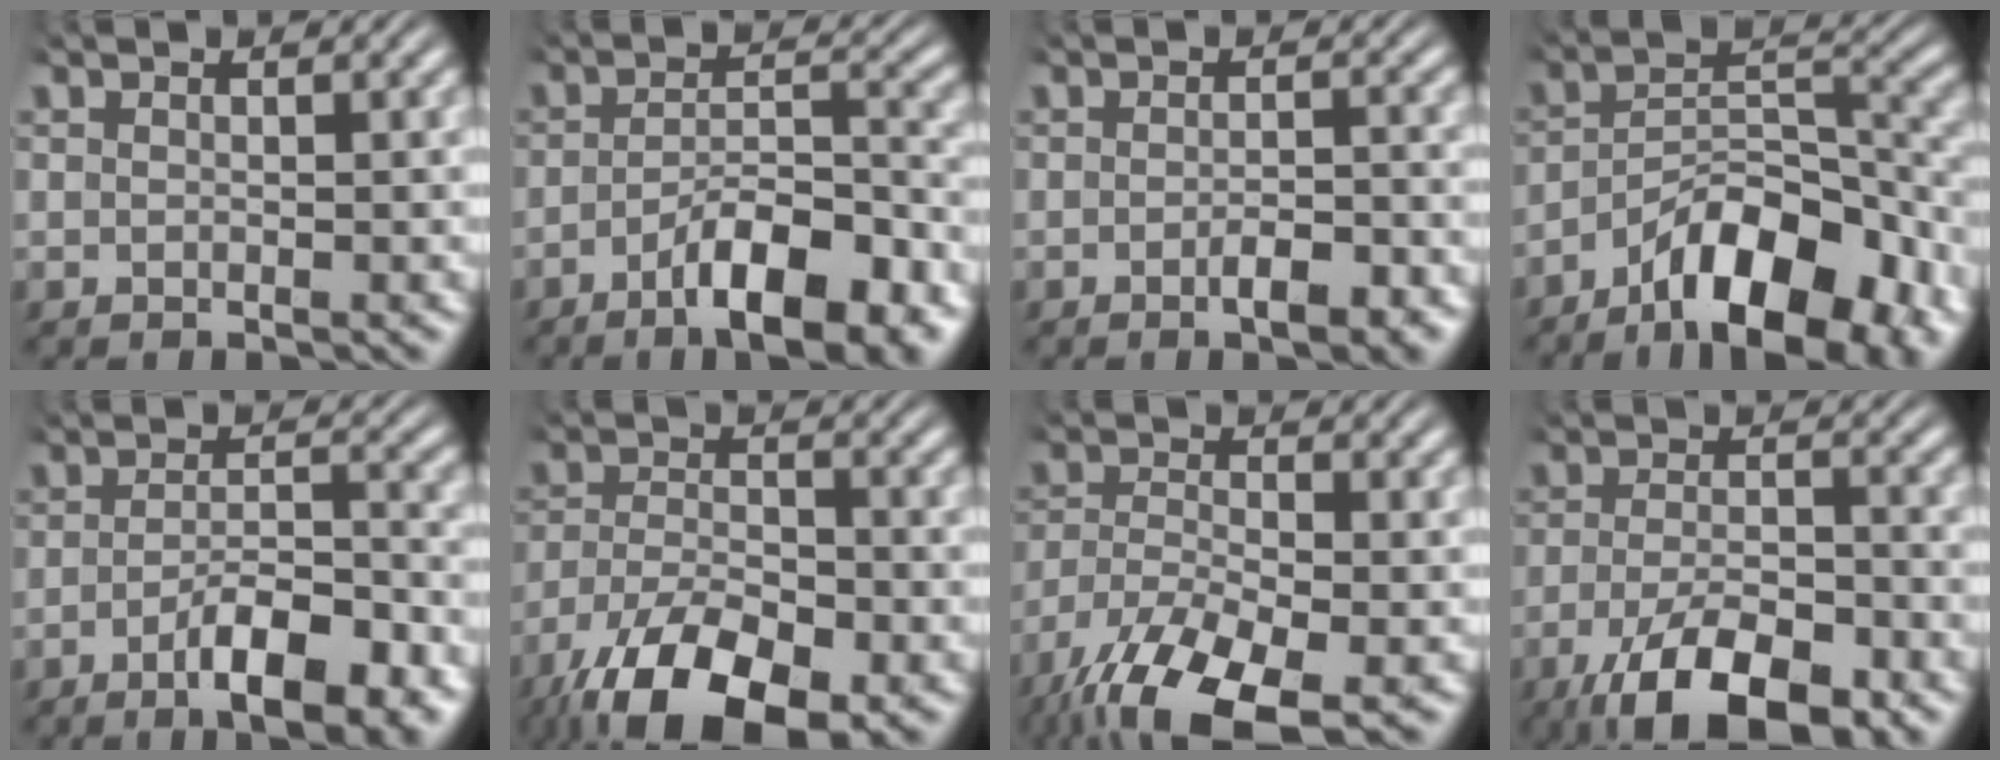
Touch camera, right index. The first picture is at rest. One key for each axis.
{"total": 8.3, "fx": -5.0, "fy": 3.0, "fz": 5.9, "tx": -0.087, "ty": -0.011, "tz": -0.078}
{"total": 2.9, "fx": -1.8, "fy": 1.3, "fz": 1.9, "tx": -0.020, "ty": 0.006, "tz": -0.041}
{"total": 11.1, "fx": -6.8, "fy": 4.7, "fz": 7.5, "tx": -0.095, "ty": -0.010, "tz": -0.107}
{"total": 7.0, "fx": -3.9, "fy": 2.5, "fz": 5.3, "tx": -0.076, "ty": -0.012, "tz": -0.065}
{"total": 10.3, "fx": -6.1, "fy": 5.4, "fz": 6.3, "tx": -0.121, "ty": -0.039, "tz": -0.079}
{"total": 8.4, "fx": -4.6, "fy": 4.3, "fz": 5.6, "tx": -0.127, "ty": -0.041, "tz": -0.056}
{"total": 9.9, "fx": -6.4, "fy": 4.3, "fz": 6.2, "tx": -0.116, "ty": -0.040, "tz": -0.083}